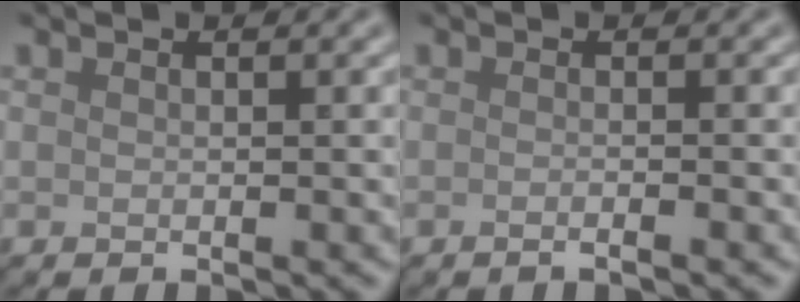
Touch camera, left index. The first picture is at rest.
{"total": 1.3, "force": [-0.5, 0.4, 1.1], "torque": [-0.010, -0.004, -0.015]}